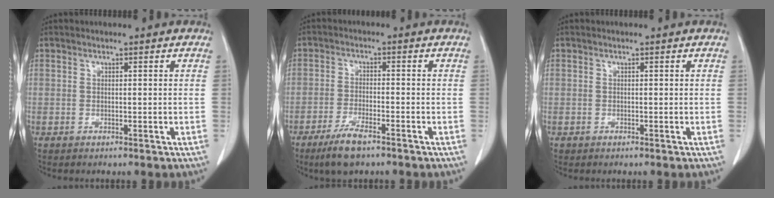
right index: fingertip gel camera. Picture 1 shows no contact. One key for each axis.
{"total": 5.9, "fx": -4.1, "fy": 1.2, "fz": 4.0, "tx": -0.086, "ty": -0.009, "tz": -0.070}
{"total": 0.0}